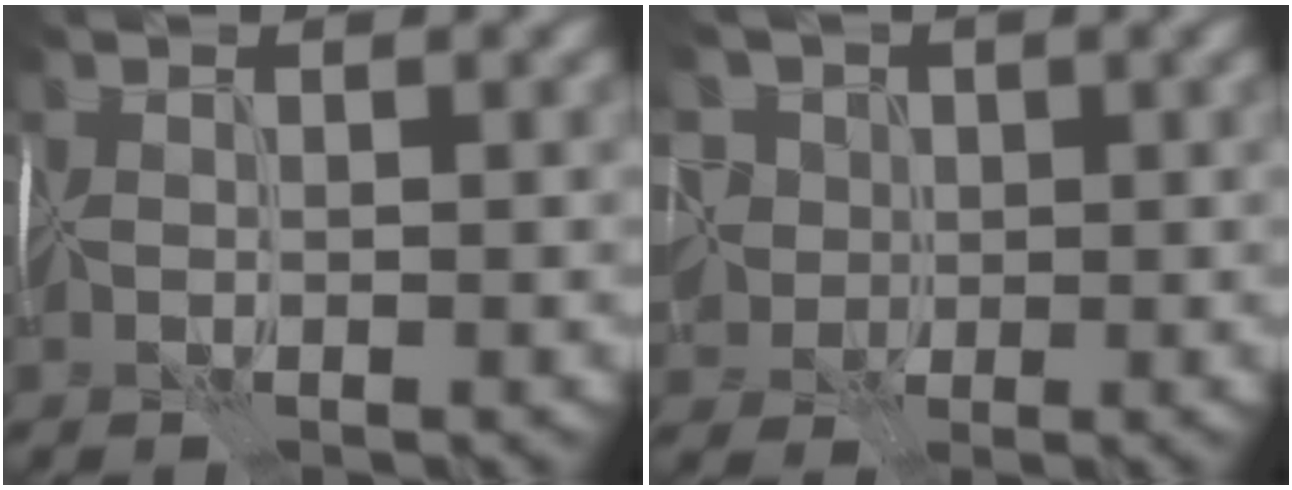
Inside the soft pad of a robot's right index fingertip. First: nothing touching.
{"total": 6.5, "force": [1.6, 5.5, 3.0], "torque": [-0.059, 0.022, 0.002]}